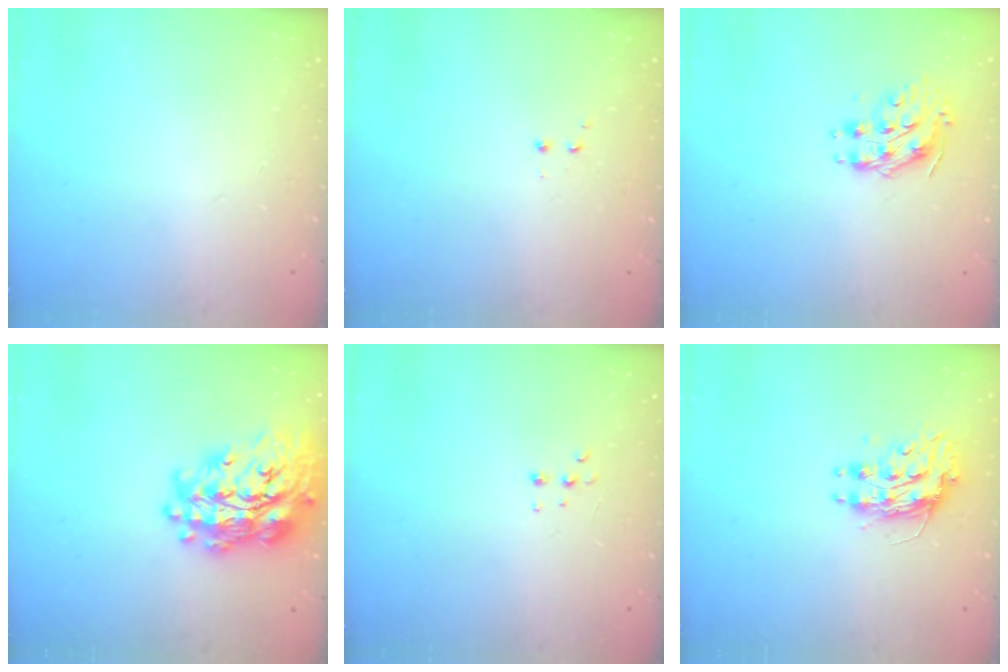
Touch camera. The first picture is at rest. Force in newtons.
{"total": 1.2, "press": 1.1, "slide": 0.5}
{"total": 9.0, "press": 9.0, "slide": 0.4}
{"total": 25.9, "press": 25.8, "slide": 2.3}
{"total": 3.4, "press": 3.3, "slide": 0.8}
{"total": 10.2, "press": 10.2, "slide": 0.7}